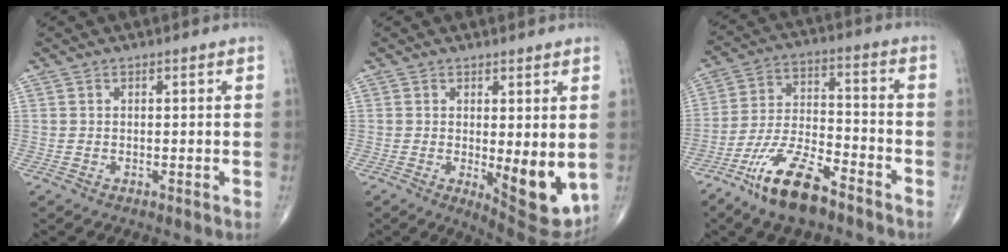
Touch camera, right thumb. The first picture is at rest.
{"total": 10.2, "force": [-1.0, 3.6, 9.5], "torque": [-0.114, -0.028, -0.003]}
{"total": 13.7, "force": [-9.2, 4.5, 9.0], "torque": [-0.170, 0.055, -0.176]}